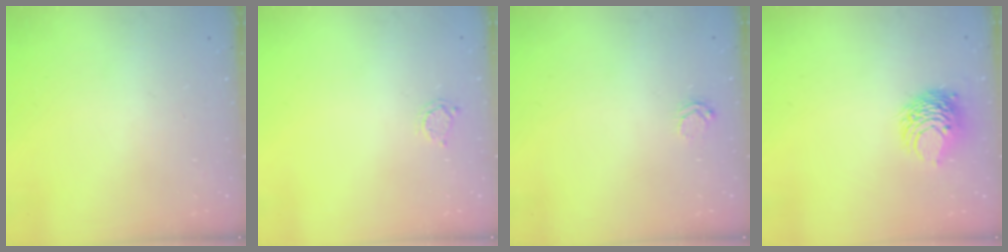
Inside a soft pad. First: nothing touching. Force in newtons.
{"total": 2.5, "press": 2.5, "slide": 0.4}
{"total": 4.6, "press": 4.5, "slide": 0.7}
{"total": 8.2, "press": 8.1, "slide": 1.1}